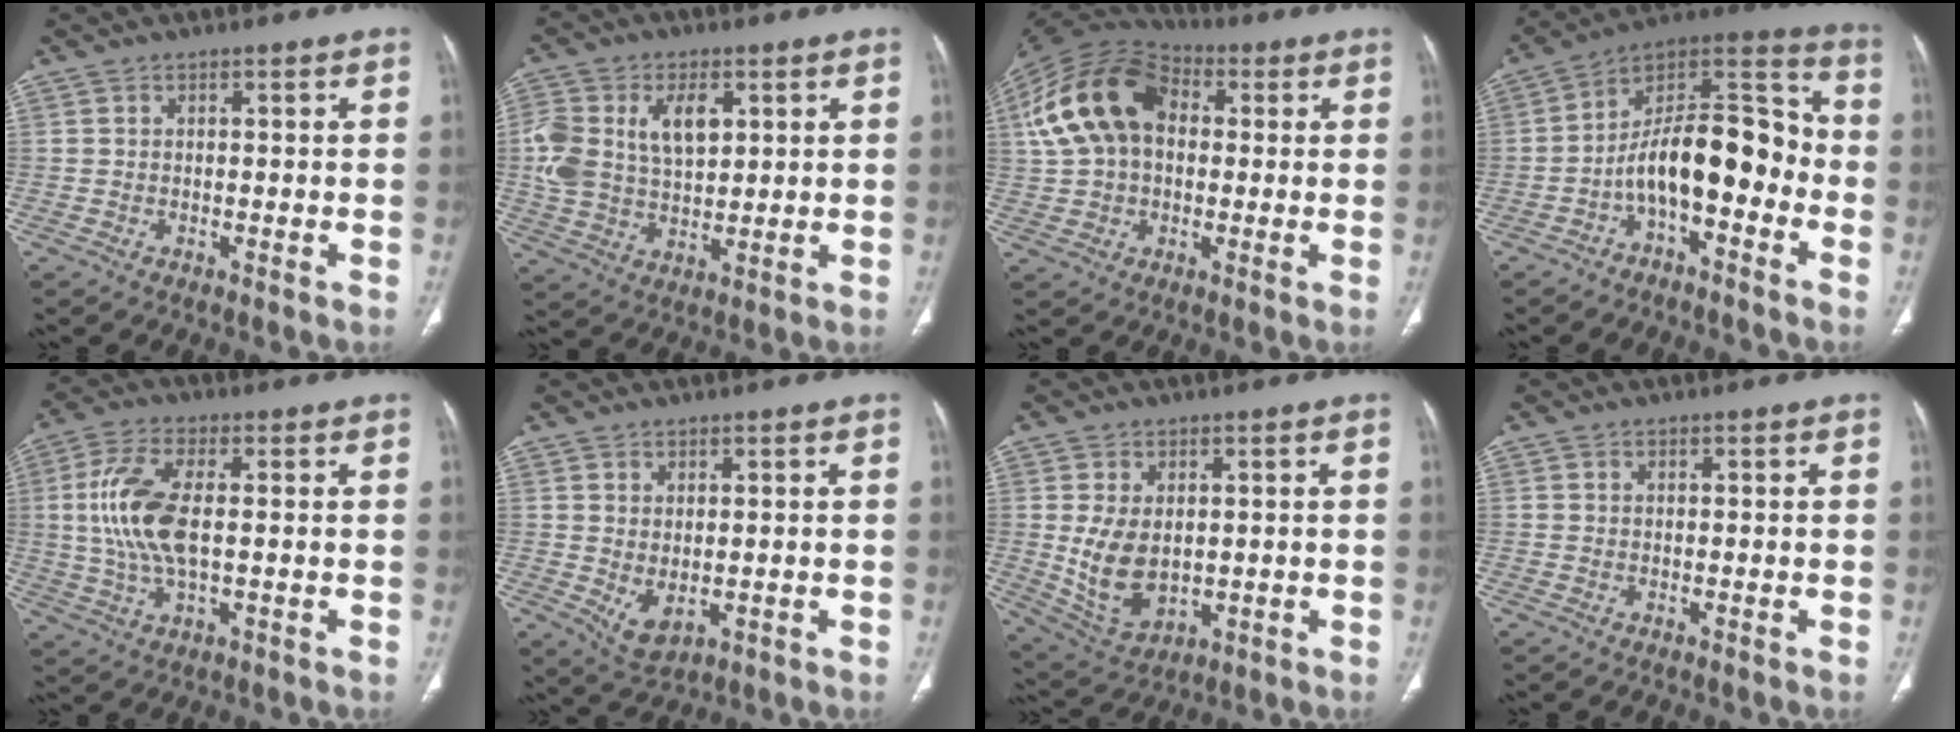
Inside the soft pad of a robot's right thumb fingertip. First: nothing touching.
{"total": 13.6, "force": [3.5, 8.4, 10.1], "torque": [-0.193, 0.003, 0.072]}
{"total": 17.9, "force": [3.0, 12.4, 12.5], "torque": [-0.234, 0.031, 0.046]}
{"total": 16.5, "force": [-4.6, 7.9, 13.7], "torque": [-0.197, 0.086, -0.082]}
{"total": 11.7, "force": [0.8, 4.9, 10.5], "torque": [-0.239, 0.003, 0.017]}
{"total": 4.8, "force": [-0.3, 2.9, 3.9], "torque": [-0.064, -0.008, 0.014]}
{"total": 9.9, "force": [0.4, 6.5, 7.4], "torque": [-0.126, -0.012, 0.029]}
{"total": 0.0}